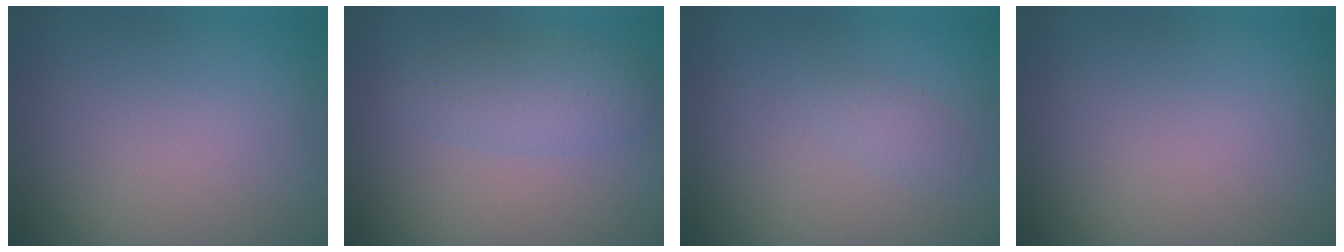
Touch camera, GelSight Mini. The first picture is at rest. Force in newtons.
{"total": 3.0, "press": 3.0, "slide": 0.1}
{"total": 1.1, "press": 1.1, "slide": 0.0}
{"total": 0.0}